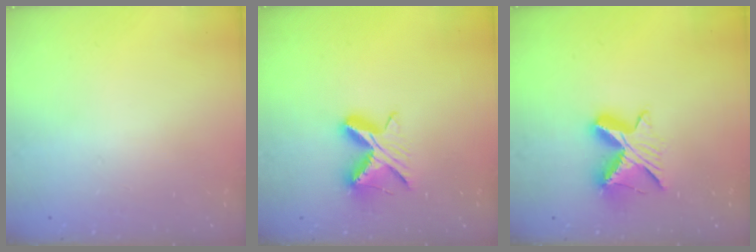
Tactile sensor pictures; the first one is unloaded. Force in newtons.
{"total": 8.9, "press": 8.9, "slide": 0.3}
{"total": 9.8, "press": 9.8, "slide": 0.0}